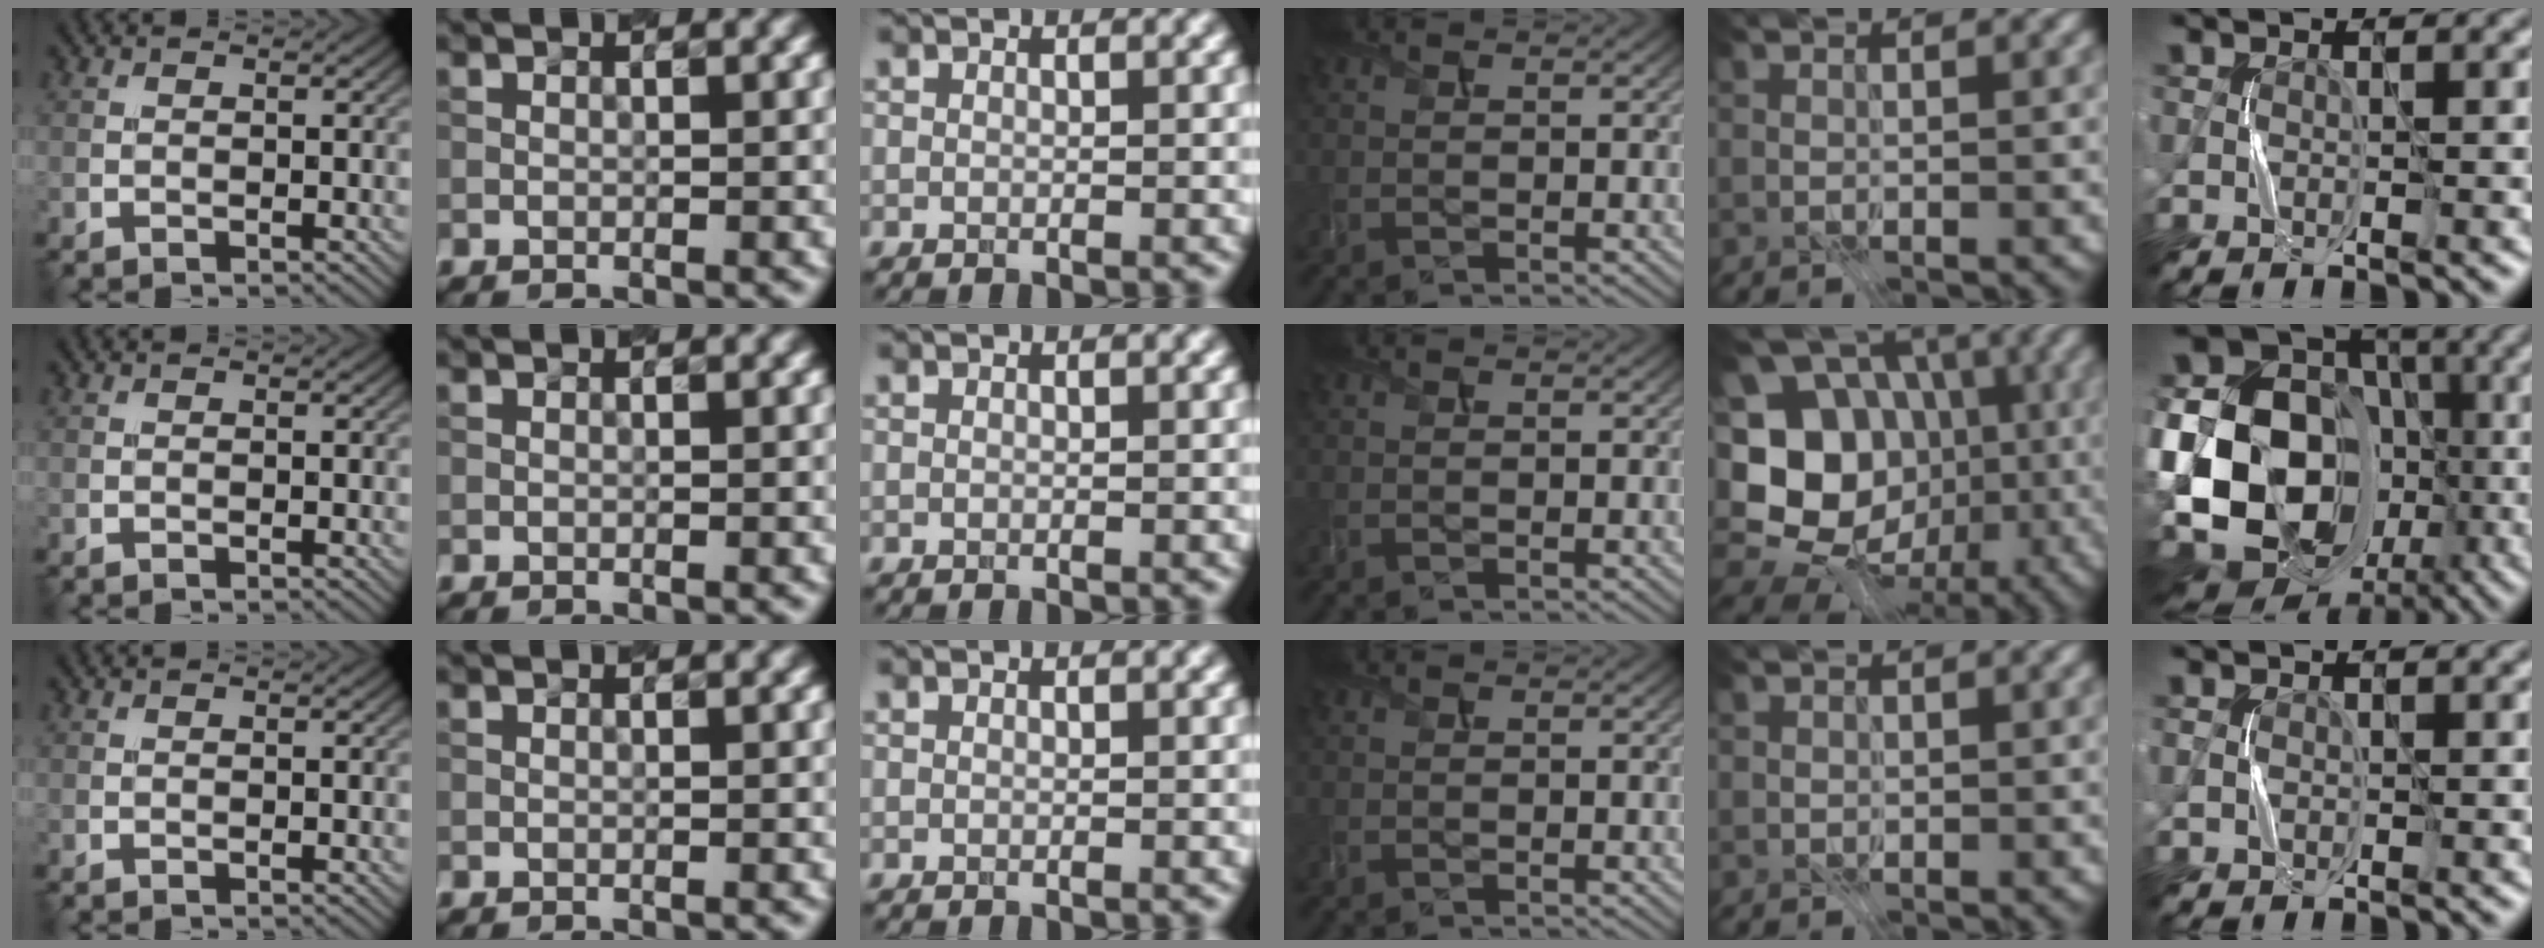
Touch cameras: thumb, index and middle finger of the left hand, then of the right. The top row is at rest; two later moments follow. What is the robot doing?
{"motion": "press", "object": "stapler"}